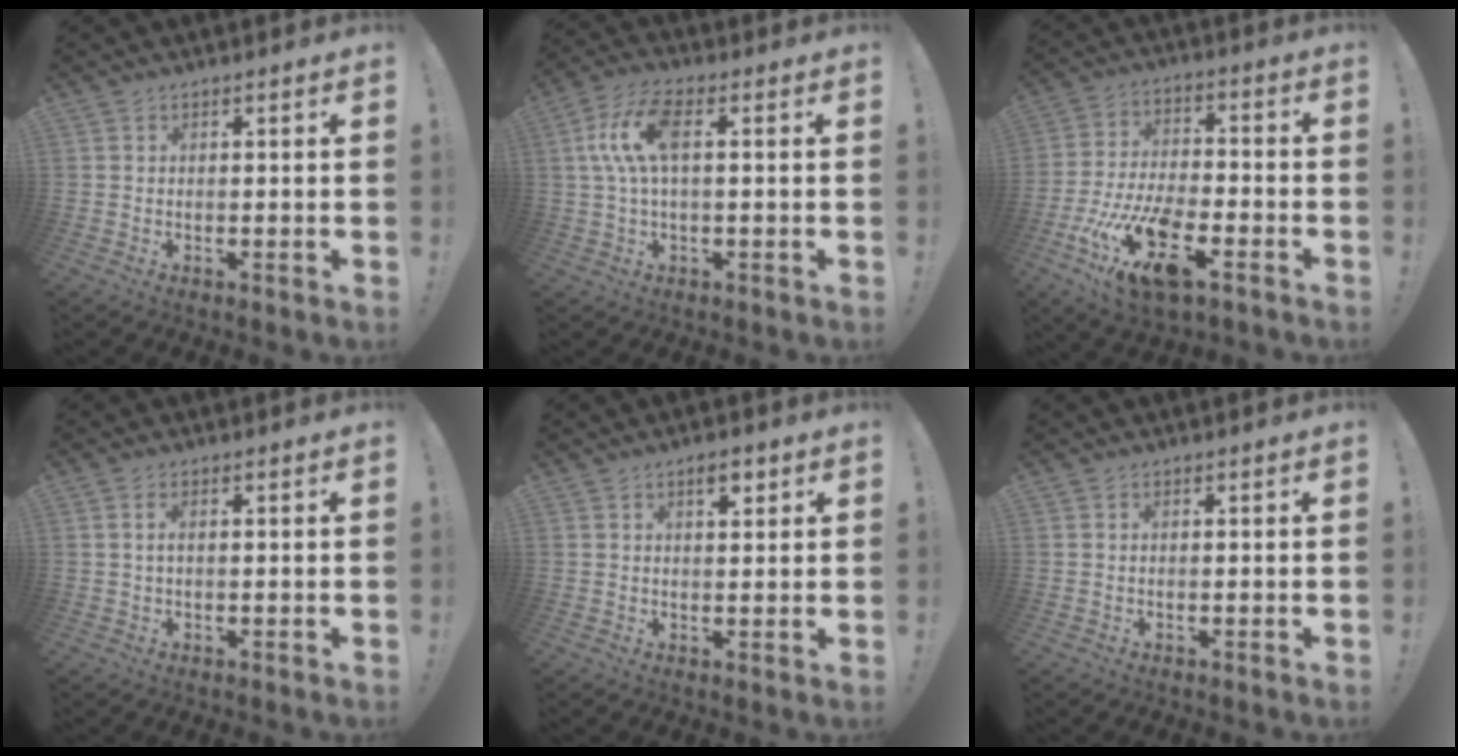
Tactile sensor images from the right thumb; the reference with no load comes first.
{"total": 11.2, "force": [1.7, 4.3, 10.2], "torque": [-0.211, 0.005, 0.029]}
{"total": 18.8, "force": [-9.3, 8.3, 14.0], "torque": [-0.273, 0.043, -0.154]}
{"total": 1.8, "force": [0.3, 0.6, 1.7], "torque": [-0.036, 0.004, 0.005]}
{"total": 3.9, "force": [2.3, 1.5, 2.7], "torque": [-0.026, -0.007, 0.033]}
{"total": 0.0}